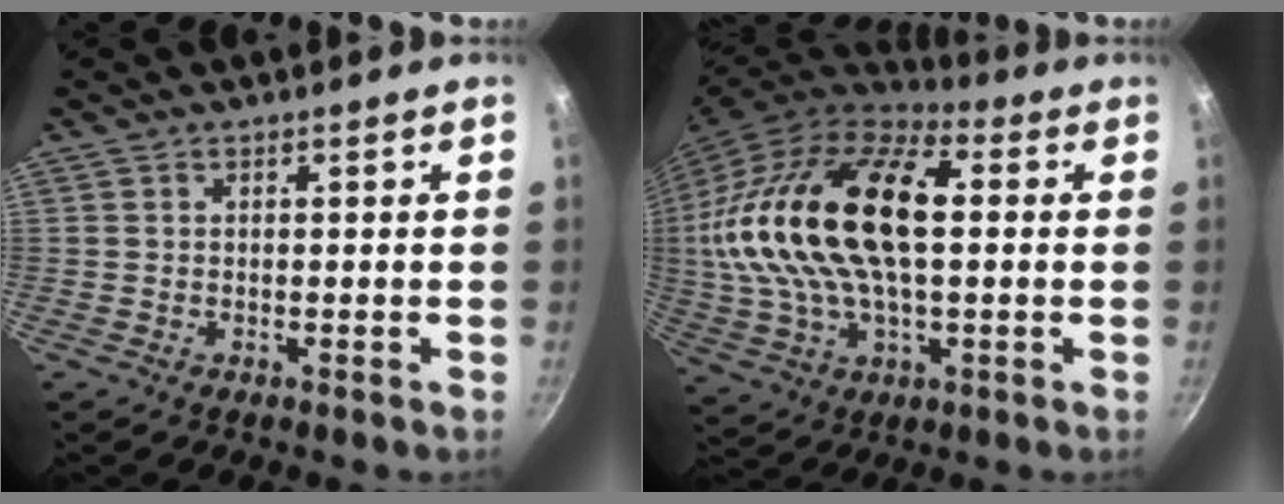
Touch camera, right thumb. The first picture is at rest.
{"total": 26.9, "force": [3.5, 14.2, 22.5], "torque": [-0.430, 0.022, 0.055]}